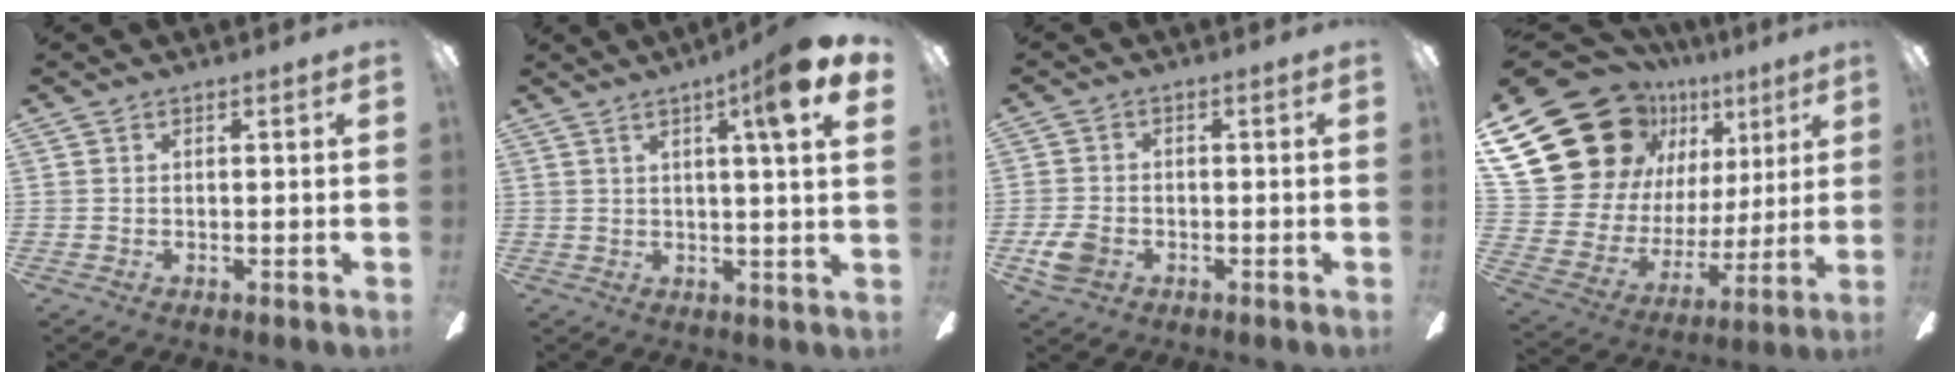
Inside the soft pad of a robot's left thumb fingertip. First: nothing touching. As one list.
[{"total": 8.8, "force": [4.6, 0.1, 7.5], "torque": [-0.112, -0.012, 0.064]}, {"total": 5.2, "force": [-2.2, 3.9, 2.8], "torque": [-0.068, 0.007, -0.041]}, {"total": 24.7, "force": [12.6, 18.0, 11.4], "torque": [-0.222, -0.081, 0.263]}]